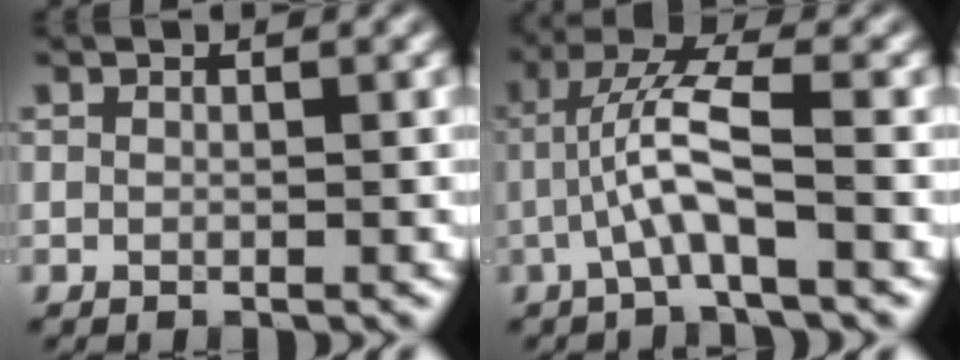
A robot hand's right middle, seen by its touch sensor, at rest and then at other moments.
{"total": 4.8, "force": [-1.2, 0.9, 4.6], "torque": [-0.096, 0.020, -0.028]}